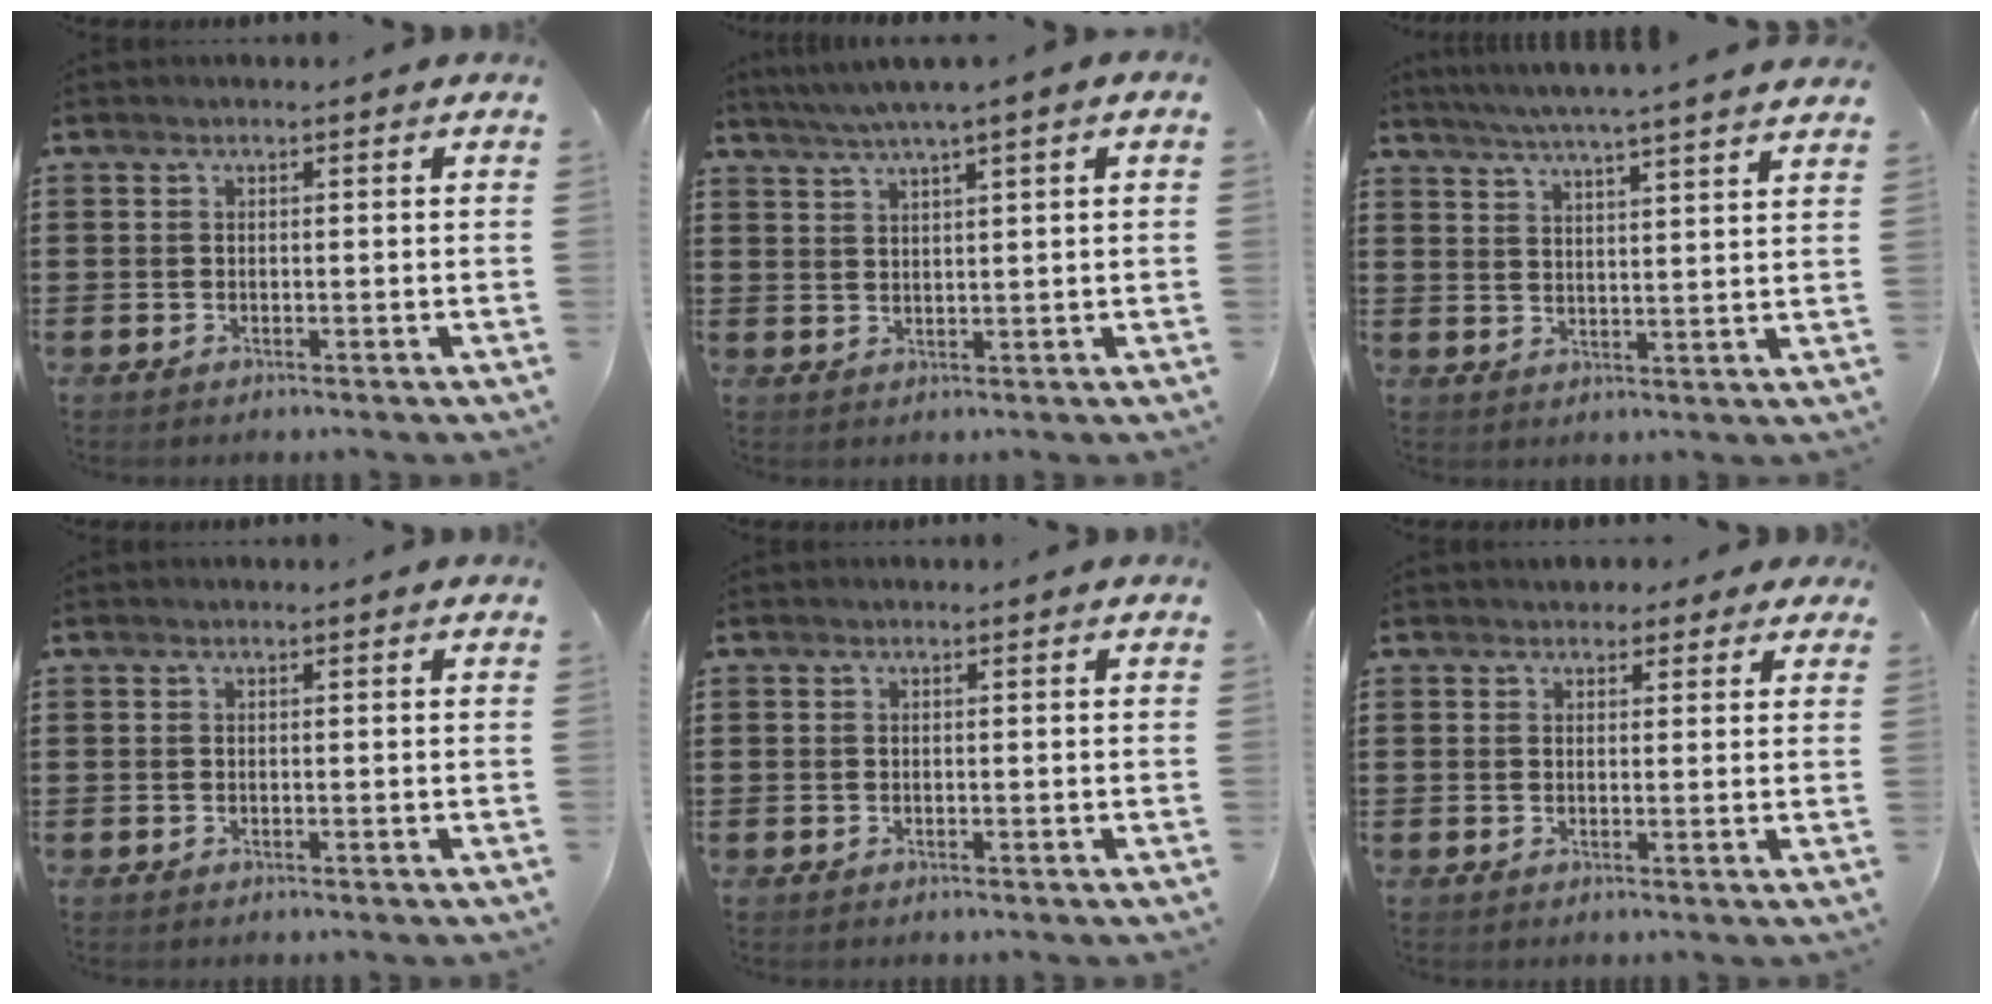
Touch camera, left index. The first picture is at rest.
{"total": 3.1, "force": [2.2, -0.4, 2.2], "torque": [-0.046, -0.003, 0.039]}
{"total": 5.1, "force": [4.7, -0.9, 1.7], "torque": [-0.049, -0.026, 0.082]}
{"total": 0.0}
{"total": 0.0}
{"total": 2.3, "force": [1.7, 1.4, 0.4], "torque": [-0.007, 0.006, 0.030]}